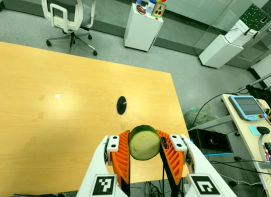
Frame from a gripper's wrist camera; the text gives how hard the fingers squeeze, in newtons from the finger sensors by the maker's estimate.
{"total": 11.5, "left": 10.9, "right": 12.0}